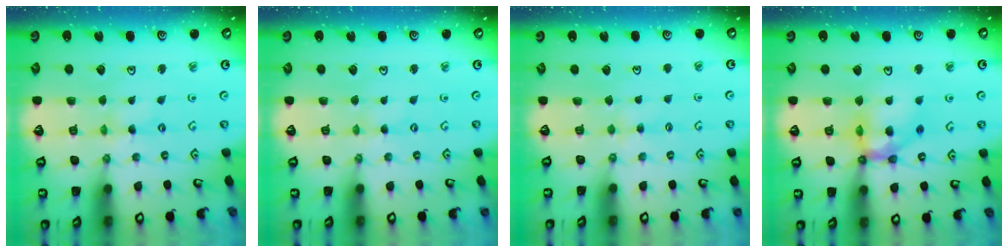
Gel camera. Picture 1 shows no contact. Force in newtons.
{"total": 0.0}
{"total": 2.1, "press": 2.1, "slide": 0.4}
{"total": 12.1, "press": 12.0, "slide": 1.7}